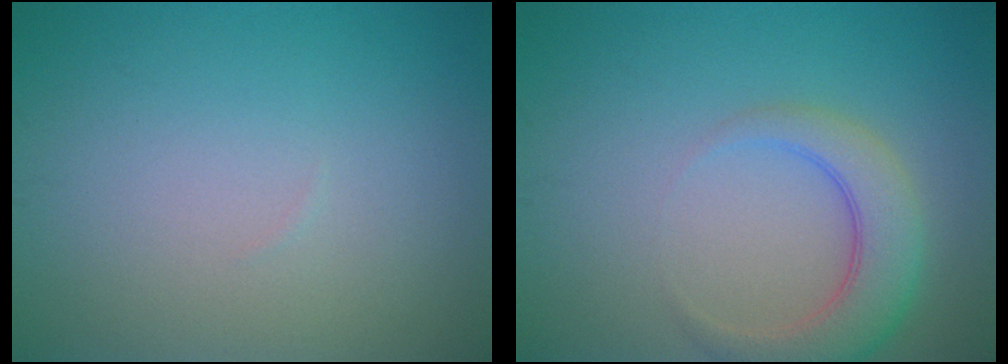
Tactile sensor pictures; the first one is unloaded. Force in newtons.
{"total": 4.4, "press": 4.4, "slide": 0.4}